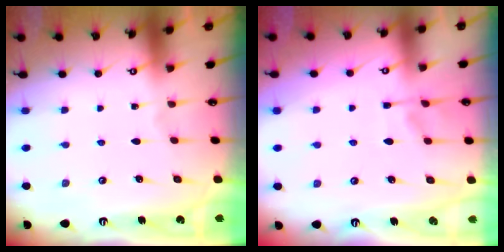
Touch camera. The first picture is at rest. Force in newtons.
{"total": 1.2, "press": 0.1, "slide": 1.2}